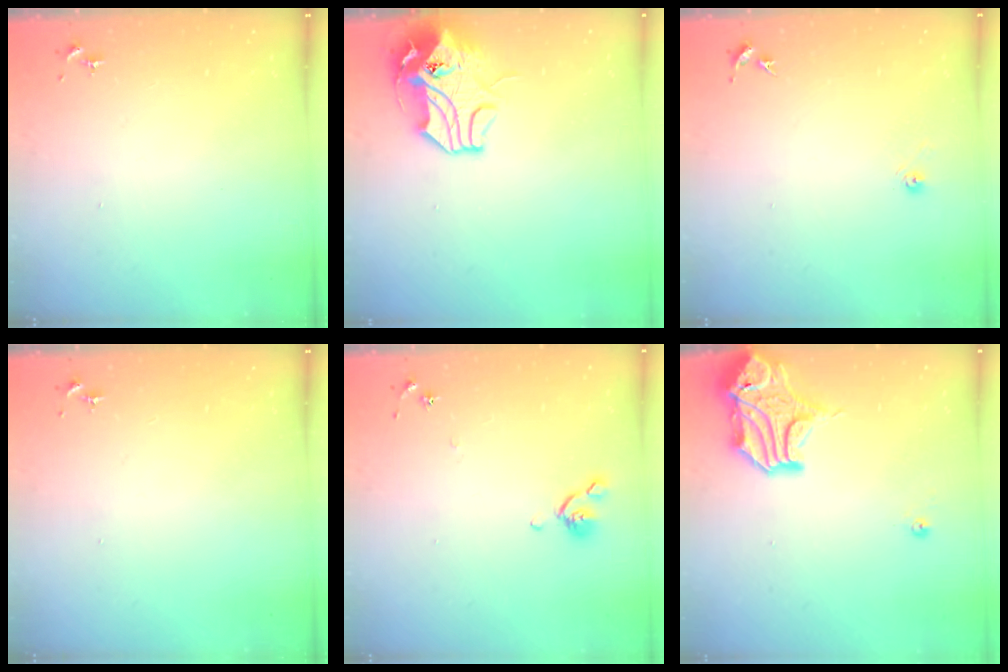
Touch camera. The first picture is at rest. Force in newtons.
{"total": 10.6, "press": 10.5, "slide": 1.6}
{"total": 3.1, "press": 2.6, "slide": 1.8}
{"total": 0.0}
{"total": 5.3, "press": 5.2, "slide": 1.2}
{"total": 15.8, "press": 15.6, "slide": 2.7}